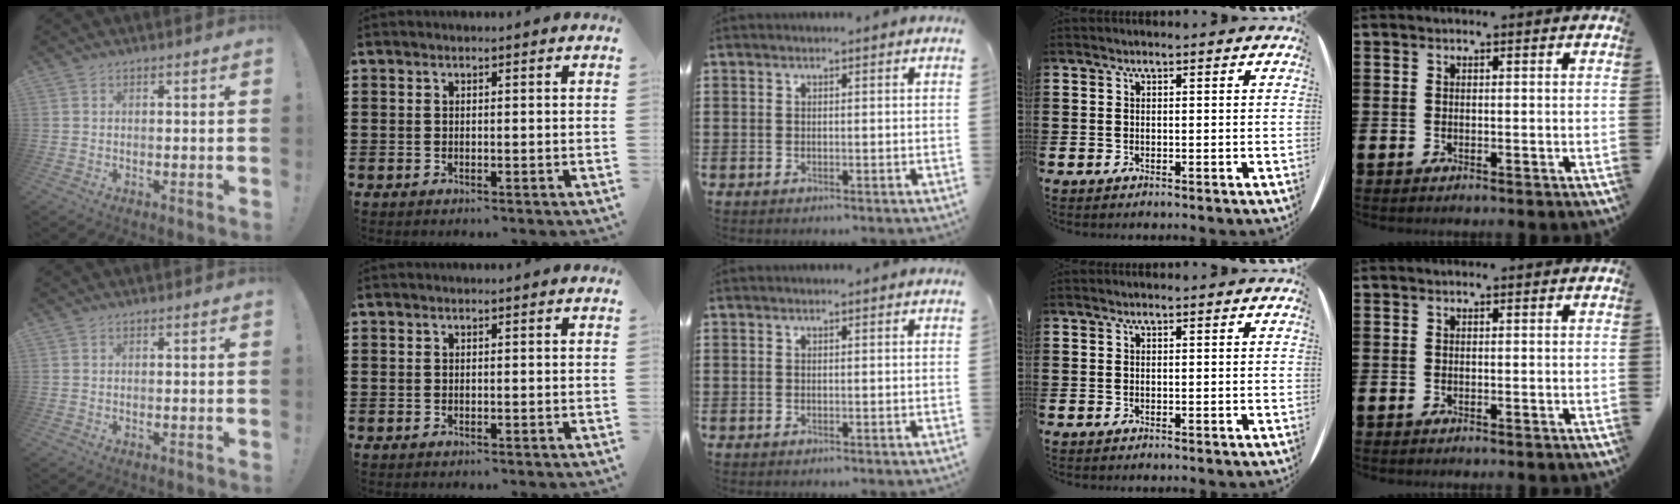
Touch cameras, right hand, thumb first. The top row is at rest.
{}